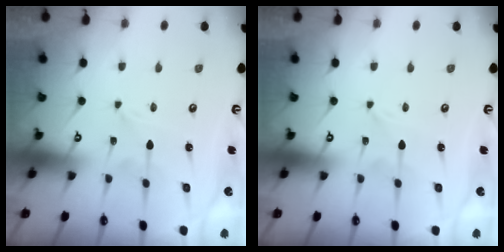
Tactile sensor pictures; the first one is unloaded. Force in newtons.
{"total": 0.0}